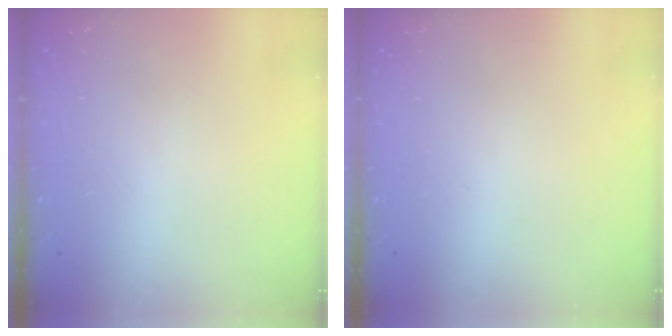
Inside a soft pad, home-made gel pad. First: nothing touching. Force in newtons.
{"total": 0.0}